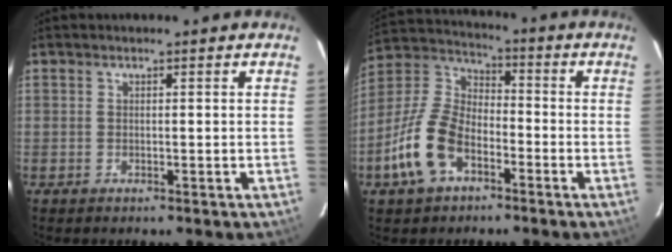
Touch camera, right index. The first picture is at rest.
{"total": 13.5, "force": [-6.6, 7.6, 9.0], "torque": [-0.197, 0.014, -0.127]}